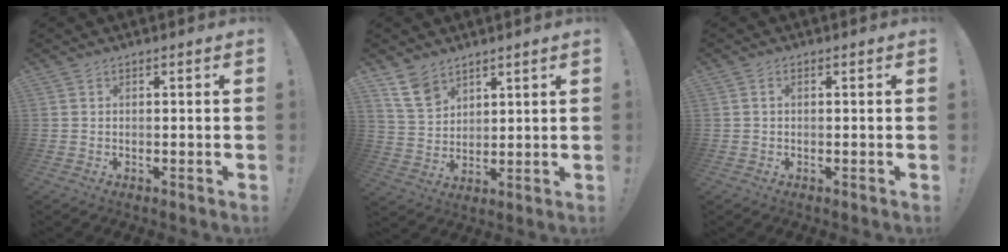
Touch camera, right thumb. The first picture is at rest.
{"total": 9.7, "force": [6.6, 6.1, 3.6], "torque": [-0.068, -0.034, 0.132]}
{"total": 1.0, "force": [0.0, 0.6, 0.7], "torque": [-0.020, 0.006, 0.001]}